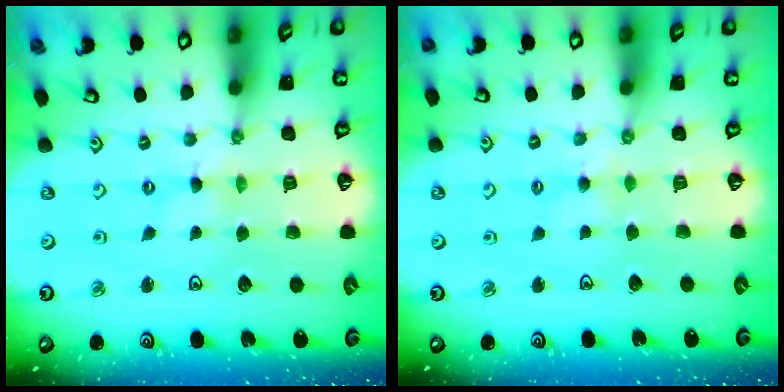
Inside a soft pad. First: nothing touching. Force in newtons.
{"total": 2.3, "press": 2.3, "slide": 0.4}